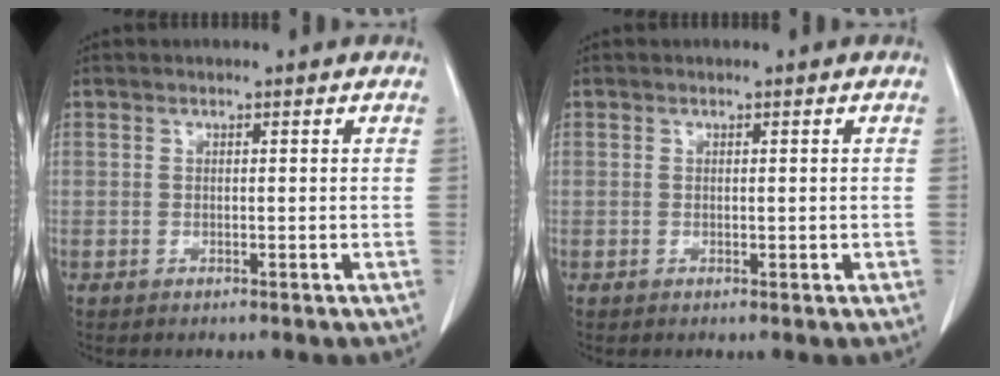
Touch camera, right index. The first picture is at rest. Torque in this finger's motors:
{"motor_torque": [-0.22, 0.39, -0.03, 0.01]}